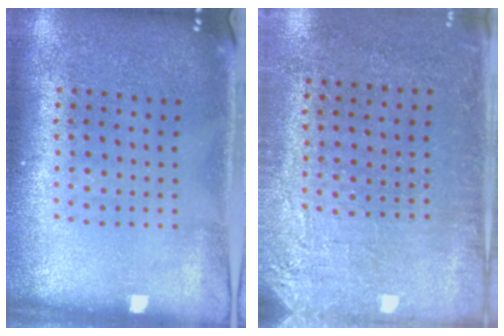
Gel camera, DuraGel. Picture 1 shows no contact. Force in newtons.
{"total": 2.7, "press": 2.3, "slide": 1.3}